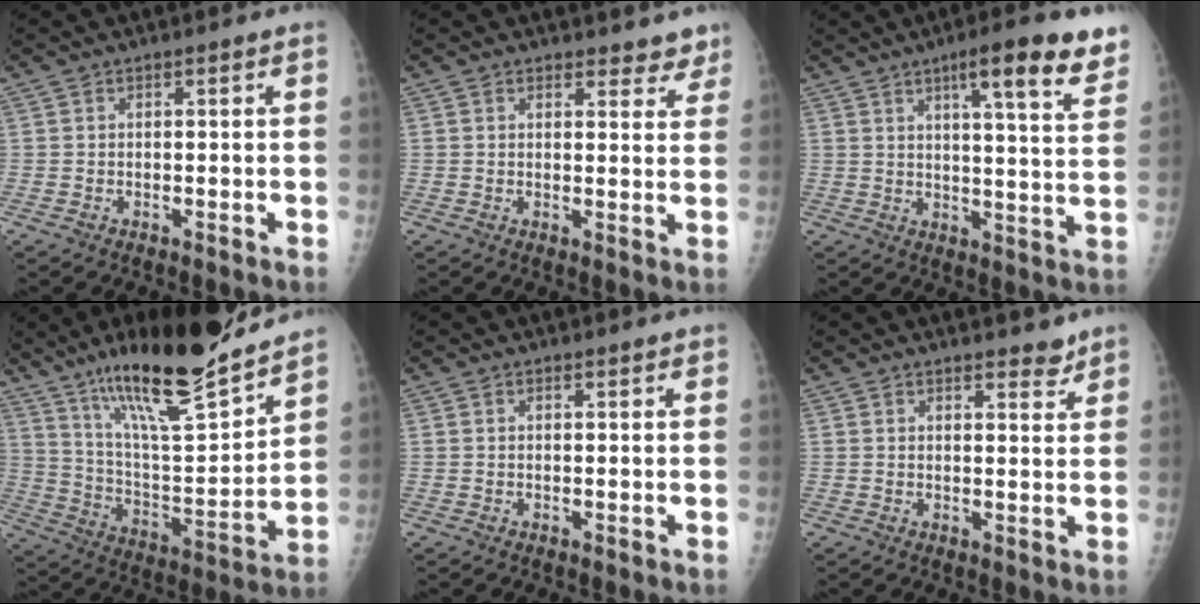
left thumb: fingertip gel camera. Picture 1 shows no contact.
{"total": 5.3, "force": [4.8, 2.1, 0.9], "torque": [0.024, -0.028, 0.045]}
{"total": 13.9, "force": [8.7, 2.2, 10.5], "torque": [-0.123, -0.042, 0.113]}
{"total": 24.2, "force": [18.2, 4.7, 15.3], "torque": [-0.227, -0.088, 0.311]}
{"total": 1.0, "force": [0.9, 0.2, 0.5], "torque": [-0.003, -0.002, 0.012]}
{"total": 4.1, "force": [3.4, 1.2, 1.8], "torque": [-0.008, -0.022, 0.046]}